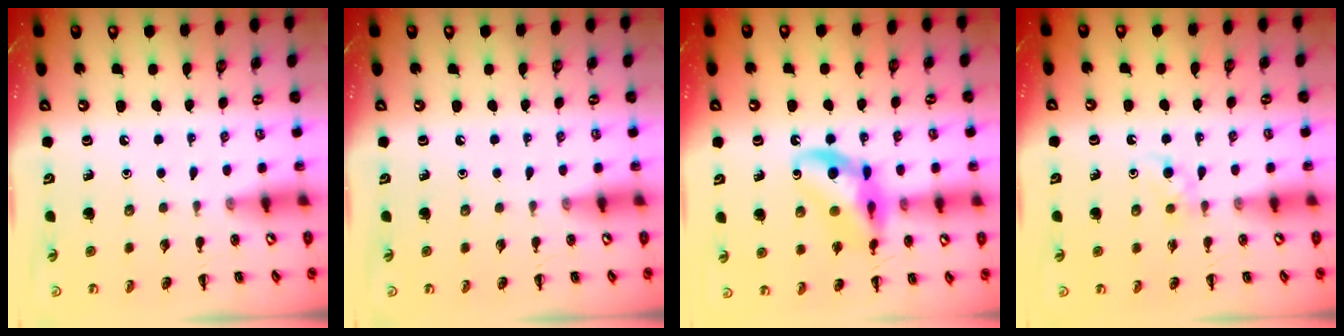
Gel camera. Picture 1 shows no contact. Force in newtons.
{"total": 0.0}
{"total": 13.4, "press": 13.2, "slide": 2.5}
{"total": 3.7, "press": 3.3, "slide": 1.6}